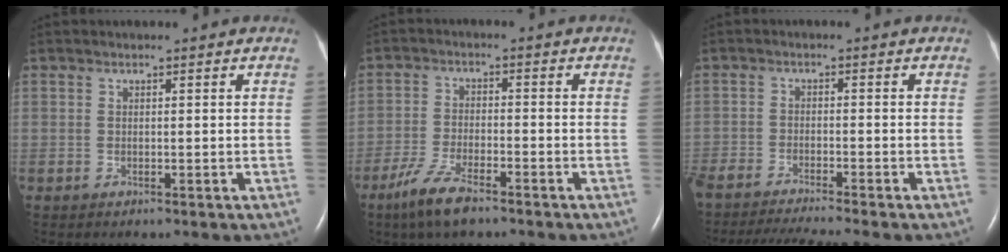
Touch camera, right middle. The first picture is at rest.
{"total": 6.9, "force": [-4.9, 1.4, 4.7], "torque": [-0.104, -0.012, -0.090]}
{"total": 11.0, "force": [-10.0, -0.9, 4.4], "torque": [-0.055, -0.021, -0.163]}